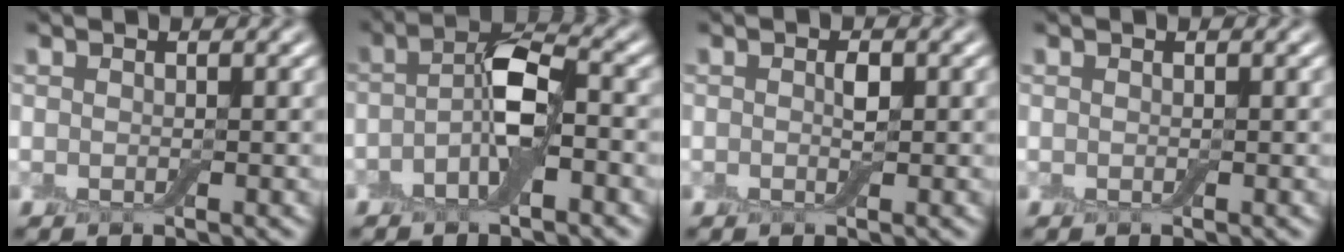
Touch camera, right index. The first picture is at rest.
{"total": 5.1, "force": [-1.3, 1.8, 4.6], "torque": [-0.084, 0.010, -0.035]}
{"total": 1.1, "force": [0.1, 0.4, 1.0], "torque": [-0.018, -0.001, 0.000]}
{"total": 0.0}